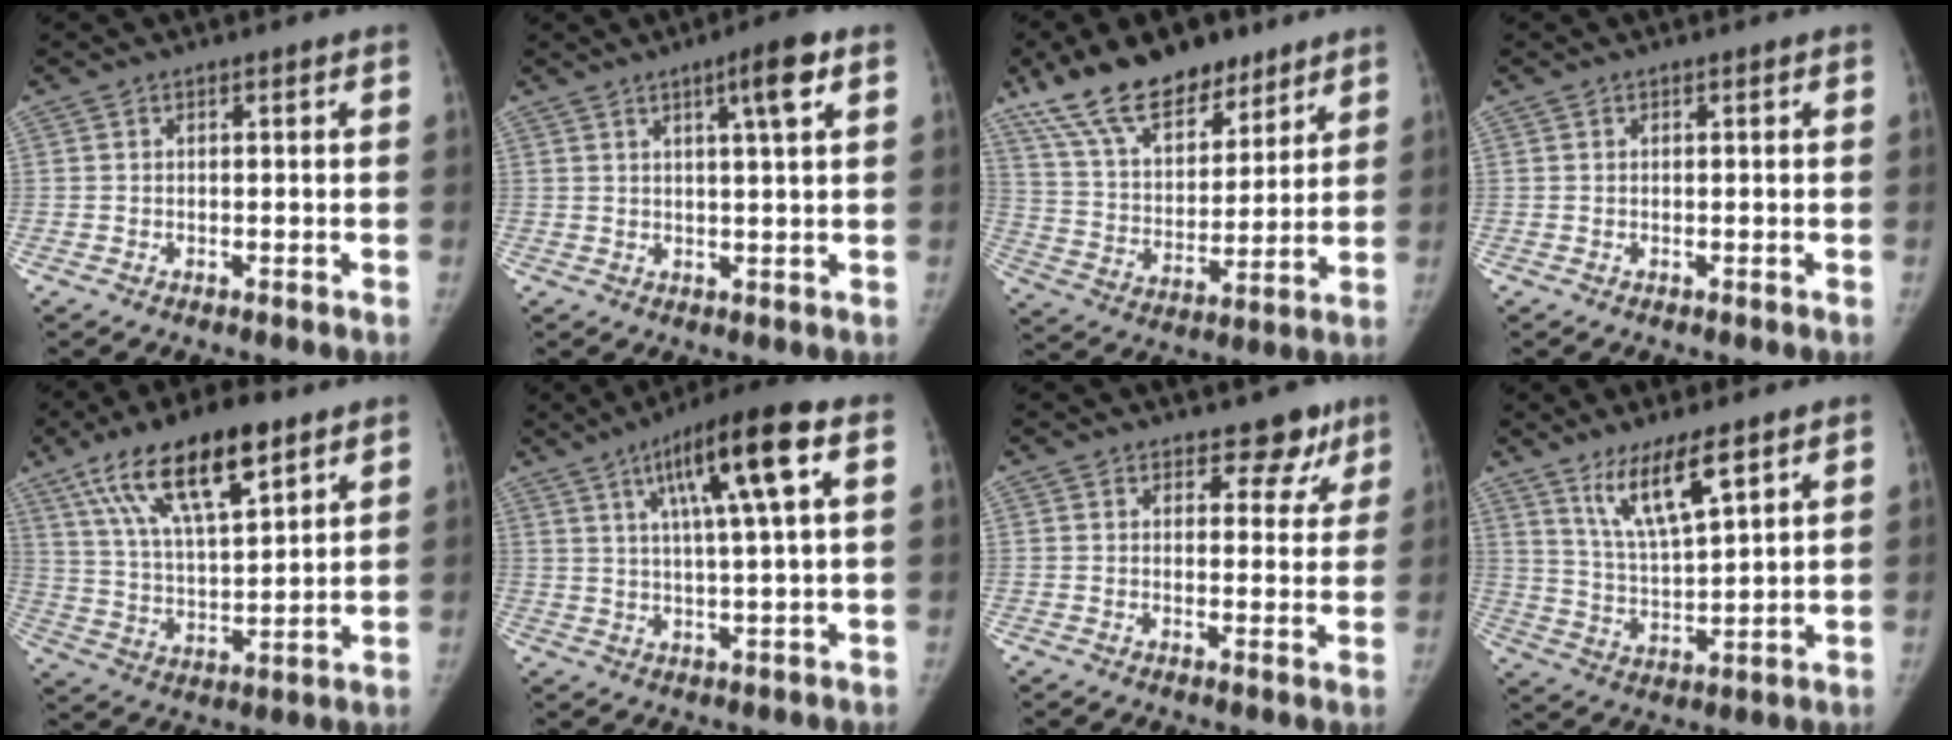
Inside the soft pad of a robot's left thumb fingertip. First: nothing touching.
{"total": 6.1, "force": [2.8, 0.3, 5.4], "torque": [-0.084, -0.007, 0.043]}
{"total": 19.9, "force": [14.0, 9.7, 10.3], "torque": [-0.144, -0.047, 0.249]}
{"total": 0.0}
{"total": 18.7, "force": [10.8, 6.7, 13.8], "torque": [-0.218, -0.025, 0.194]}
{"total": 13.8, "force": [5.2, 1.5, 12.7], "torque": [-0.218, 0.002, 0.080]}
{"total": 6.1, "force": [4.6, 3.6, 1.8], "torque": [0.016, -0.025, 0.049]}
{"total": 10.8, "force": [6.8, 2.5, 8.0], "torque": [-0.141, -0.041, 0.136]}